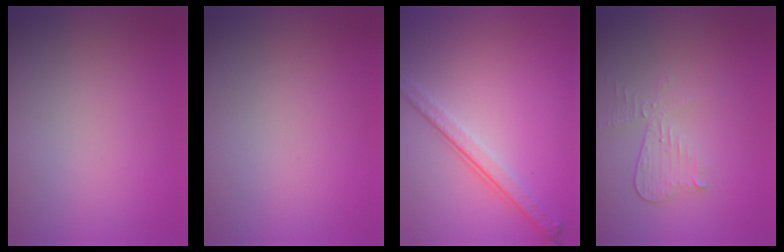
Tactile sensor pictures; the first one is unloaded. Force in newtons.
{"total": 0.0}
{"total": 3.9, "press": 2.7, "slide": 2.8}
{"total": 3.0, "press": 2.6, "slide": 1.5}